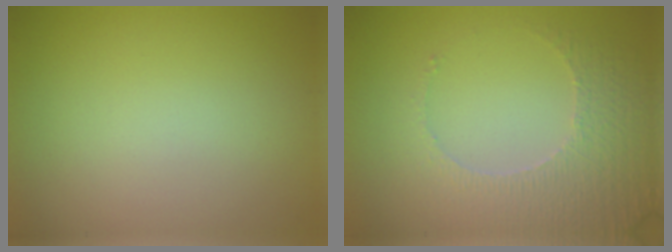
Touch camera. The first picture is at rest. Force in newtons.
{"total": 4.7, "press": 3.5, "slide": 3.1}